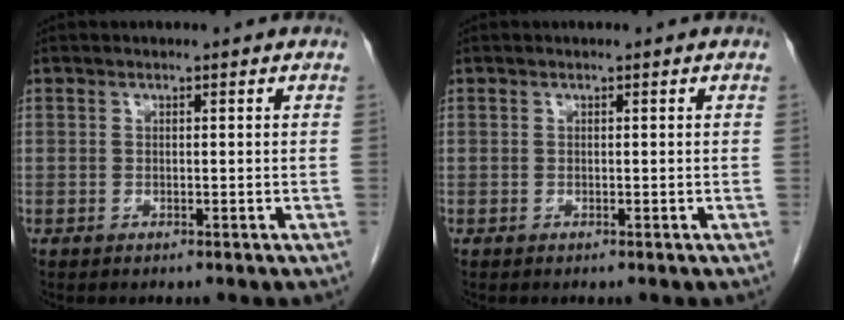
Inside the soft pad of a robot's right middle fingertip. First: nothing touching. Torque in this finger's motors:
{"motor_torque": [-0.02, -0.01, -0.01, -0.01]}